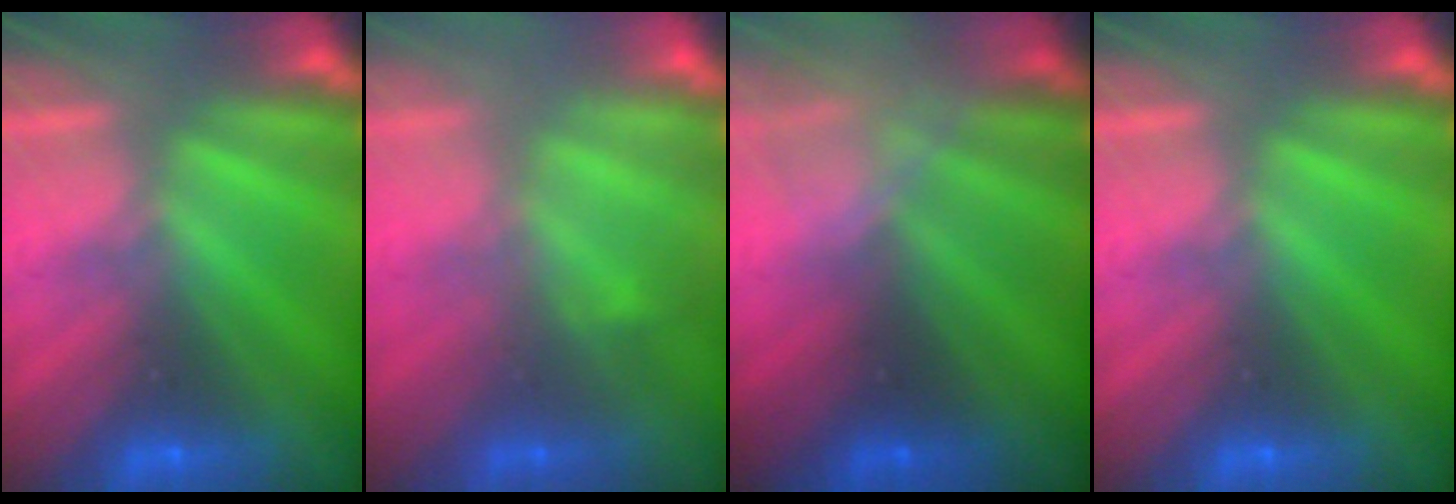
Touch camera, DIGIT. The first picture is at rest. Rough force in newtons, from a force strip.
{"total": 2.6}
{"total": 2.4}
{"total": 0.0}